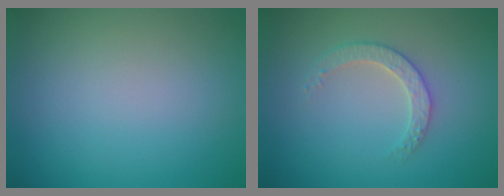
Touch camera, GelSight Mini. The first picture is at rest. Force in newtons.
{"total": 2.5, "press": 2.4, "slide": 0.7}